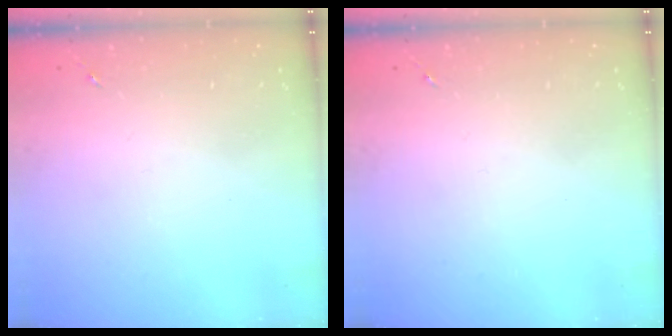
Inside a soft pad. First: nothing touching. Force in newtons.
{"total": 0.0}